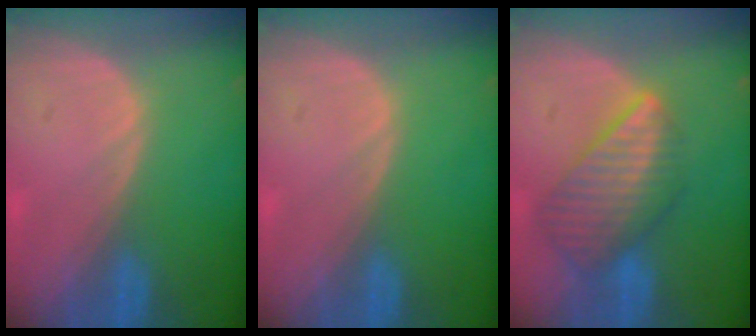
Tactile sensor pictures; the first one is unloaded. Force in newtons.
{"total": 0.0}
{"total": 8.6, "press": 7.5, "slide": 4.1}